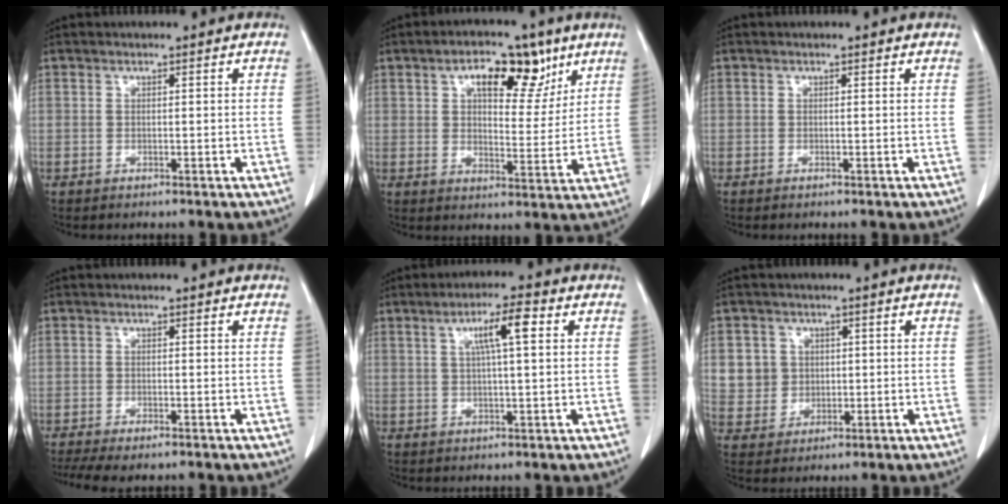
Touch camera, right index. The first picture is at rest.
{"total": 10.4, "force": [5.5, 5.0, 7.3], "torque": [-0.105, 0.014, 0.086]}
{"total": 0.0}
{"total": 6.0, "force": [-4.4, 1.9, 3.6], "torque": [-0.059, -0.006, -0.073]}
{"total": 6.1, "force": [1.9, 0.5, 5.8], "torque": [-0.102, 0.010, 0.032]}
{"total": 5.4, "force": [1.2, 5.2, 0.7], "torque": [-0.007, 0.015, 0.031]}